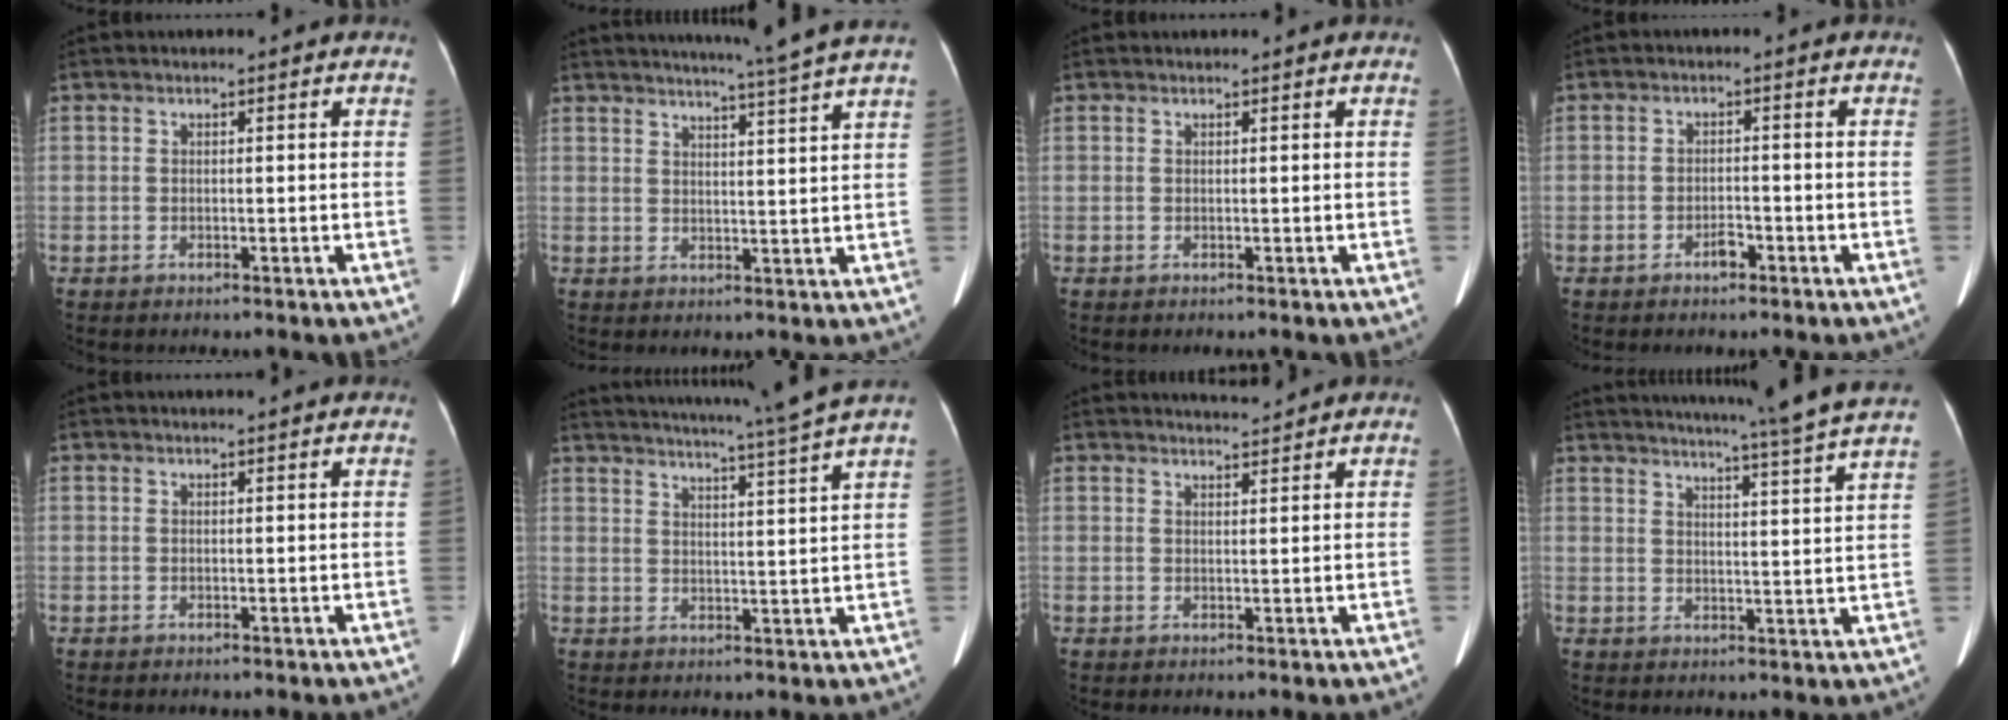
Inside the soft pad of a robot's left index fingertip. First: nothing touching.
{"total": 10.9, "force": [9.6, -2.4, 4.6], "torque": [-0.070, -0.023, 0.116]}
{"total": 0.7, "force": [0.7, 0.2, 0.0], "torque": [-0.007, 0.011, 0.013]}
{"total": 1.9, "force": [-1.3, 0.9, 1.1], "torque": [-0.019, 0.003, -0.019]}
{"total": 1.6, "force": [1.6, 0.0, 0.3], "torque": [-0.007, 0.007, 0.021]}
{"total": 15.0, "force": [13.2, -2.9, 6.4], "torque": [-0.108, -0.045, 0.174]}
{"total": 2.4, "force": [2.3, -0.5, -0.2], "torque": [-0.001, 0.000, 0.043]}
{"total": 18.4, "force": [16.4, -2.5, 8.0], "torque": [-0.131, -0.051, 0.198]}